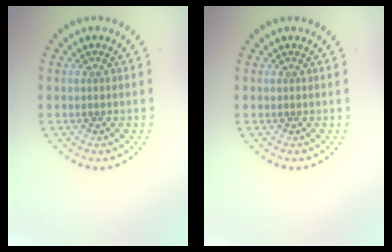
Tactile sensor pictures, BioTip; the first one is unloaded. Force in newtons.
{"total": 0.0}